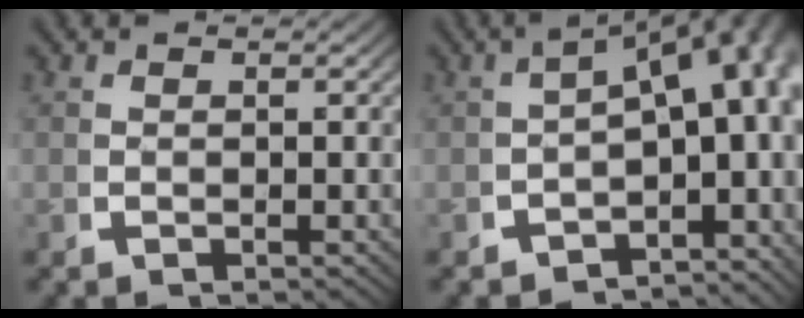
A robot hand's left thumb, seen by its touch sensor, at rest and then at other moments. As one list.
[{"total": 11.8, "force": [-1.0, 6.8, 9.6], "torque": [-0.102, -0.013, -0.018]}]